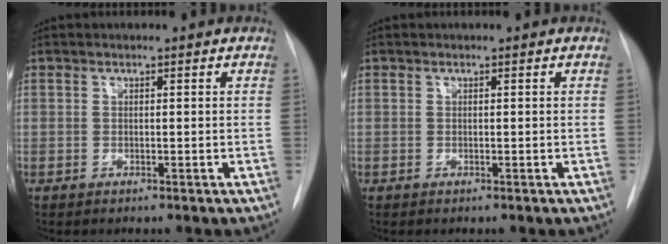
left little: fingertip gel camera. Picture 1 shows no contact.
{"total": 0.0}